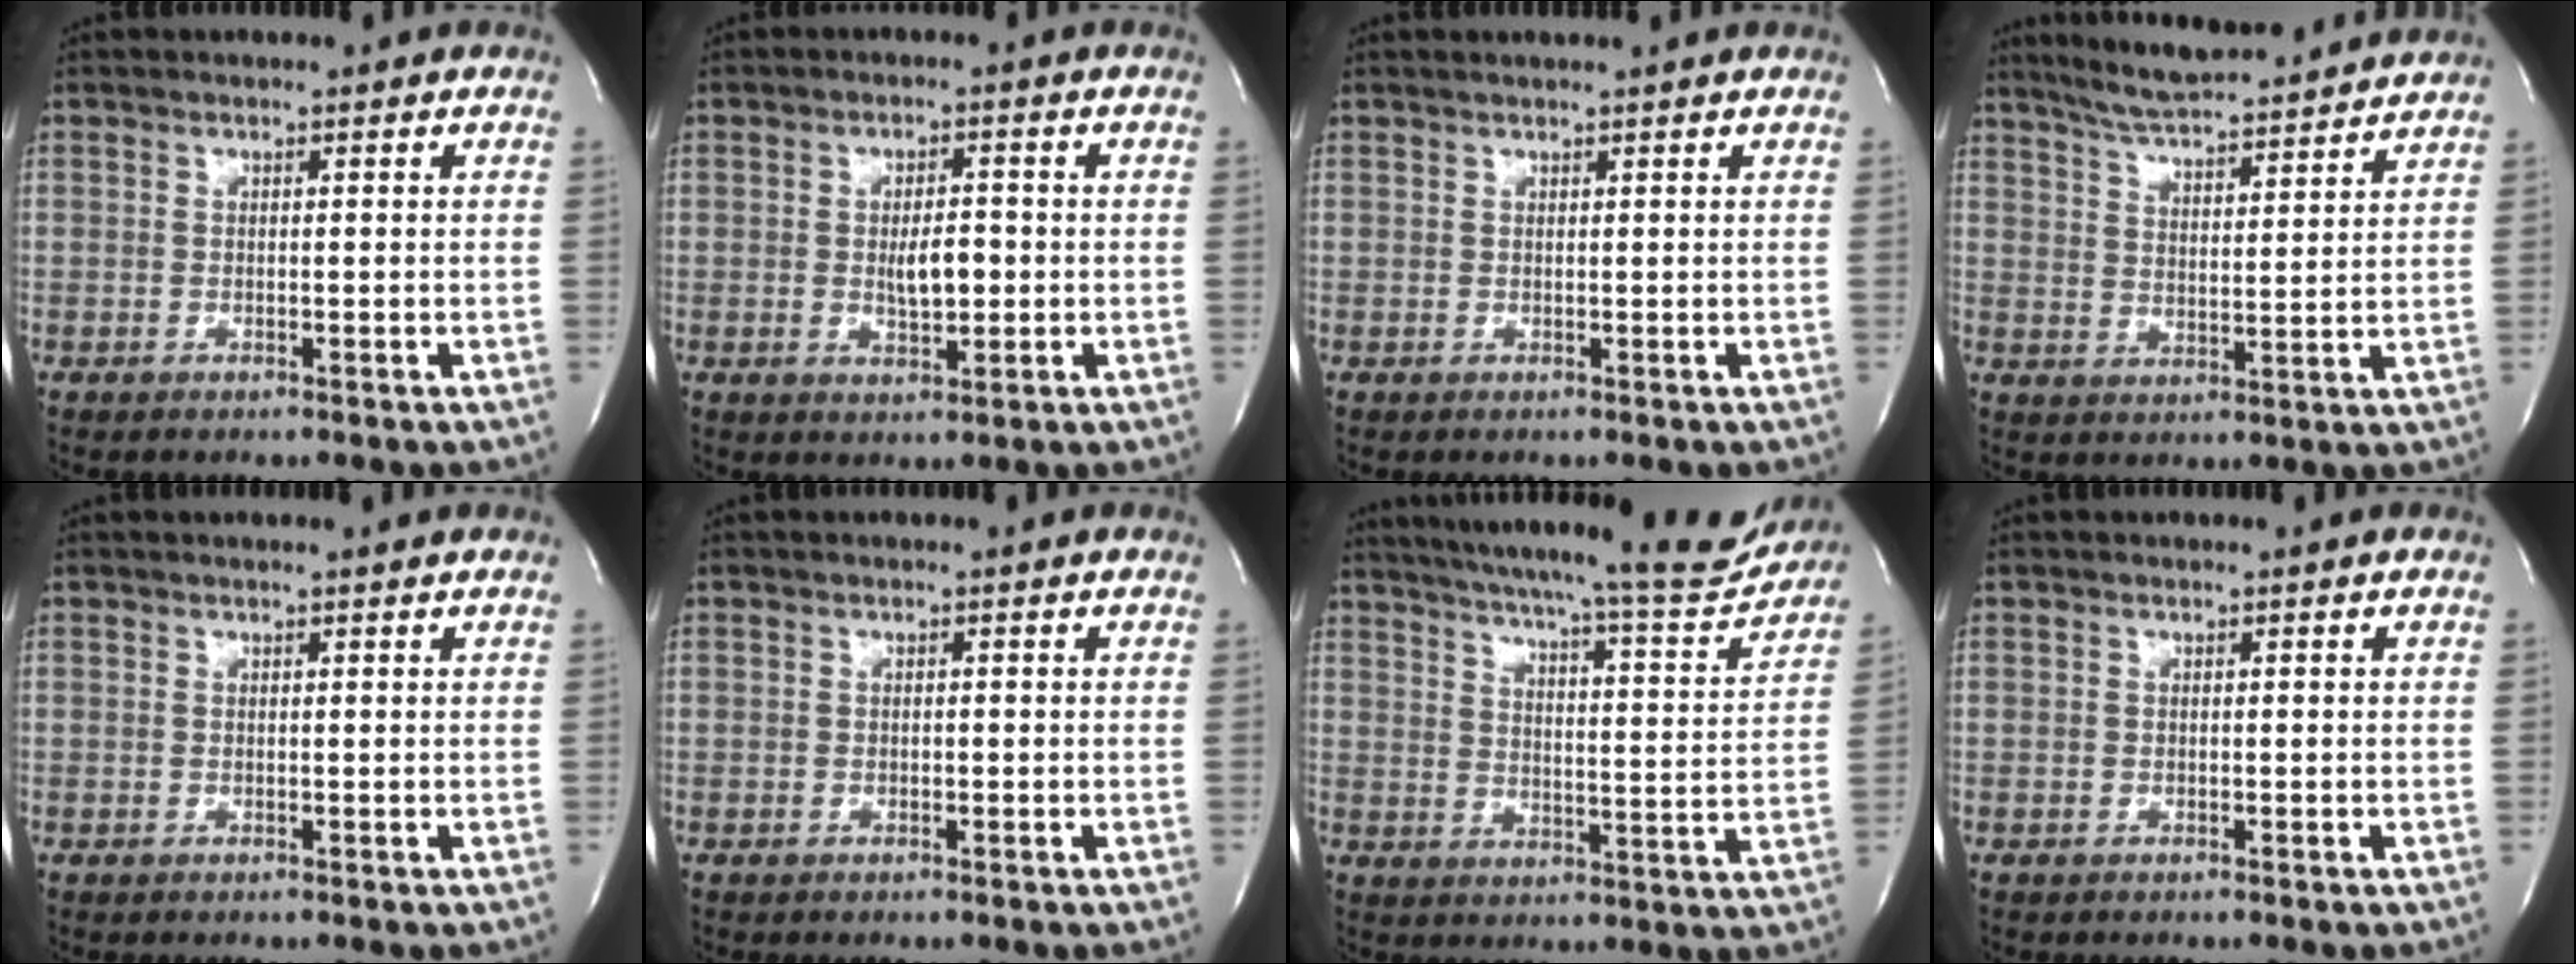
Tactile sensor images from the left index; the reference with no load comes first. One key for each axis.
{"total": 4.3, "fx": -0.7, "fy": 1.6, "fz": 3.9, "tx": -0.065, "ty": -0.007, "tz": -0.007}
{"total": 2.2, "fx": 2.0, "fy": -0.2, "fz": 0.9, "tx": -0.012, "ty": 0.012, "tz": 0.027}
{"total": 14.5, "fx": 13.2, "fy": 1.1, "fz": 5.7, "tx": -0.100, "ty": 0.009, "tz": 0.199}
{"total": 0.6, "fx": 0.5, "fy": -0.2, "fz": 0.3, "tx": -0.008, "ty": 0.000, "tz": 0.008}
{"total": 0.5, "fx": -0.5, "fy": 0.1, "fz": 0.1, "tx": -0.002, "ty": -0.004, "tz": -0.008}
{"total": 20.9, "fx": 19.2, "fy": 1.4, "fz": 8.2, "tx": -0.132, "ty": -0.047, "tz": 0.249}
{"total": 0.0}